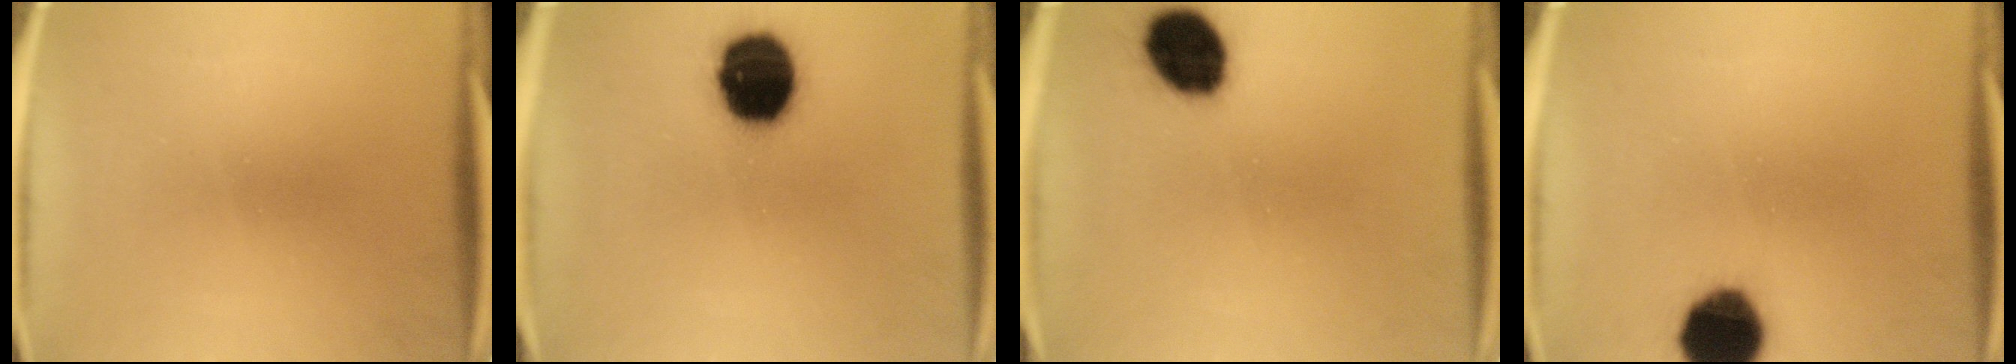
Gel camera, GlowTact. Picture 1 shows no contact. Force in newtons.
{"total": 17.2}
{"total": 12.5}
{"total": 13.1}